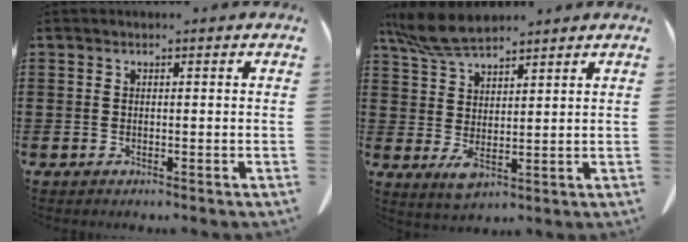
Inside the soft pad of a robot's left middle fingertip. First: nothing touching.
{"total": 8.1, "force": [3.6, 3.1, 6.5], "torque": [-0.148, -0.019, 0.073]}